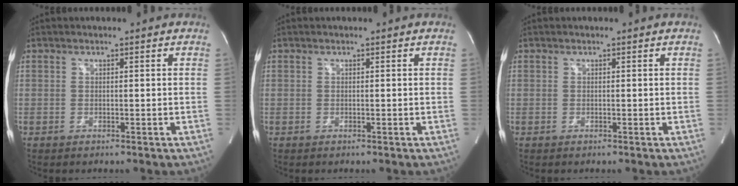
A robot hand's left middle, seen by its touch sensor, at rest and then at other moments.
{"total": 0.0}
{"total": 0.0}